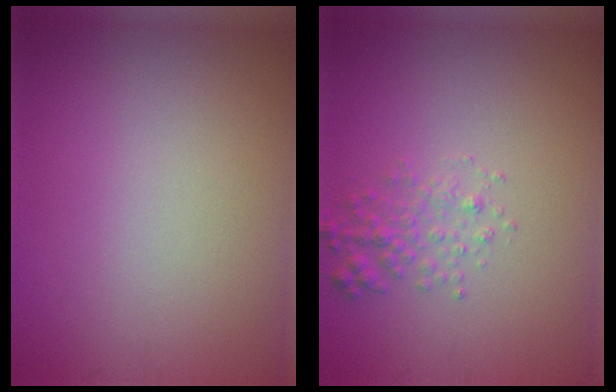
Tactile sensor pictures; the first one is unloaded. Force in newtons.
{"total": 2.0, "press": 2.0, "slide": 0.1}